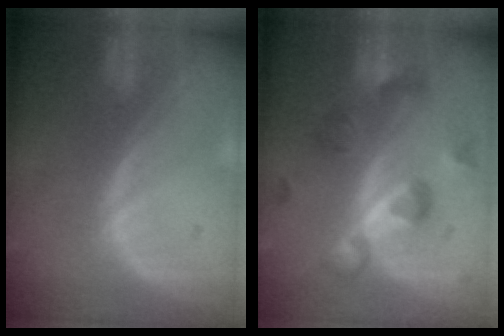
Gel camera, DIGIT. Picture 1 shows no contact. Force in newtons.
{"total": 7.9, "press": 7.8, "slide": 1.2}